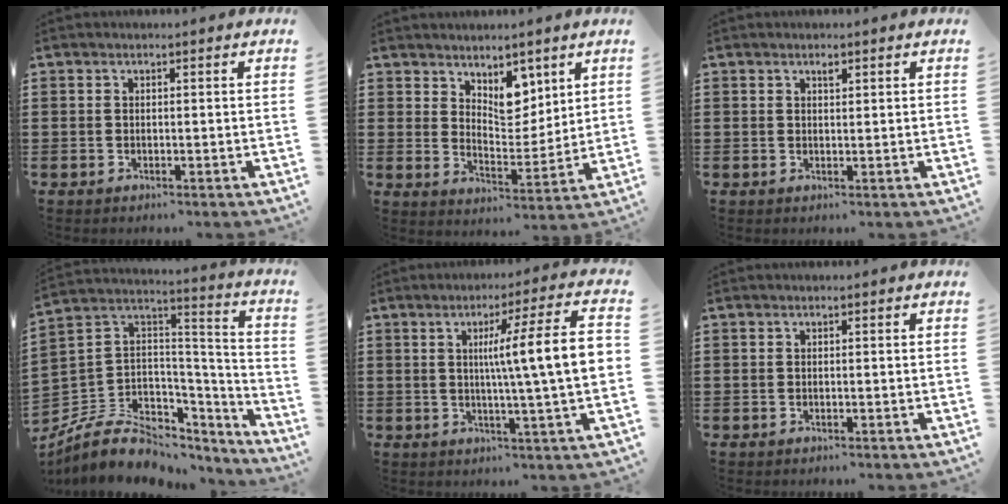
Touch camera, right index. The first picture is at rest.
{"total": 6.6, "force": [4.8, 3.7, 2.7], "torque": [-0.056, -0.015, 0.085]}
{"total": 0.9, "force": [0.6, 0.3, 0.6], "torque": [-0.012, 0.001, 0.010]}
{"total": 9.7, "force": [-5.2, 7.4, 3.4], "torque": [-0.084, 0.011, -0.088]}
{"total": 11.3, "force": [1.1, 0.2, 11.3], "torque": [-0.188, -0.007, 0.009]}
{"total": 0.0}